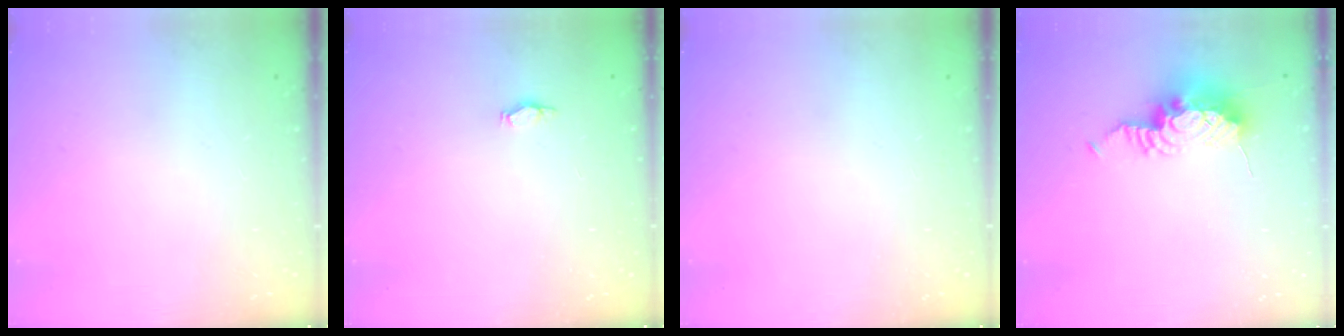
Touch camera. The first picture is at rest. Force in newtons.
{"total": 2.2, "press": 1.9, "slide": 1.2}
{"total": 0.0}
{"total": 15.8, "press": 12.2, "slide": 10.0}